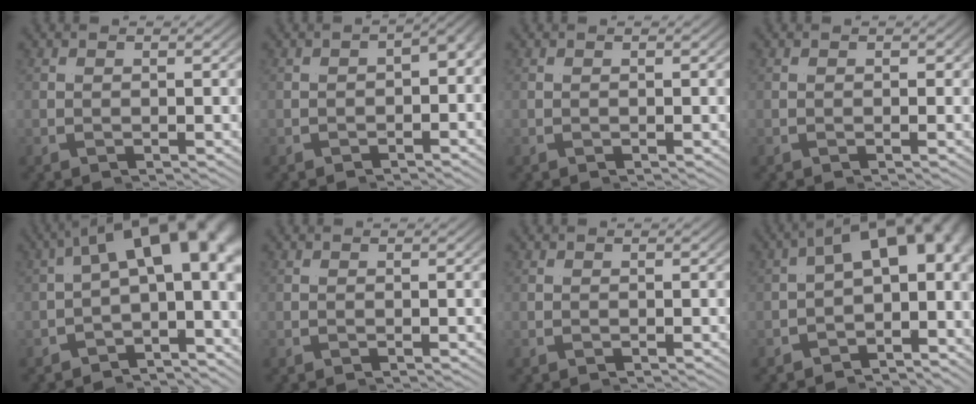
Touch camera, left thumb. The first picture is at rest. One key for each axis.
{"total": 3.0, "fx": -1.2, "fy": 1.9, "fz": 2.0, "tx": -0.030, "ty": -0.001, "tz": -0.018}
{"total": 0.0}
{"total": 0.7, "fx": 0.0, "fy": 0.7, "fz": 0.2, "tx": 0.000, "ty": -0.001, "tz": 0.001}
{"total": 9.5, "fx": -0.2, "fy": 4.4, "fz": 8.3, "tx": -0.119, "ty": 0.009, "tz": -0.018}
{"total": 0.0}
{"total": 0.0}
{"total": 9.7, "fx": 0.0, "fy": 6.0, "fz": 7.7, "tx": -0.114, "ty": 0.013, "tz": -0.020}